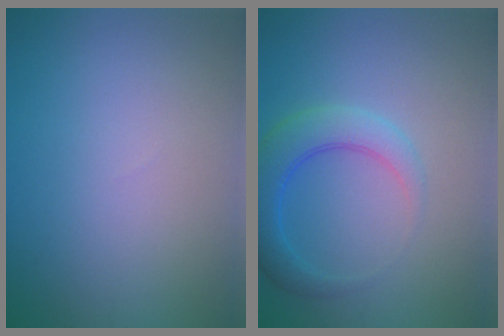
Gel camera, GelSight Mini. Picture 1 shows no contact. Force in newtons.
{"total": 4.1, "press": 4.1, "slide": 0.2}